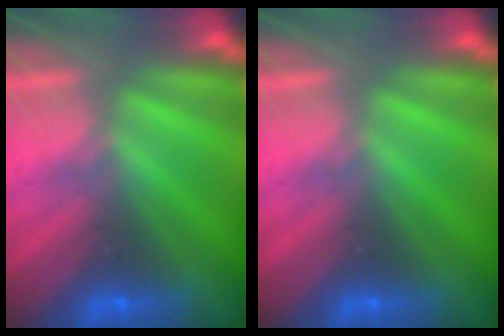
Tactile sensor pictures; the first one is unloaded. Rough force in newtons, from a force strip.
{"total": 0.0}